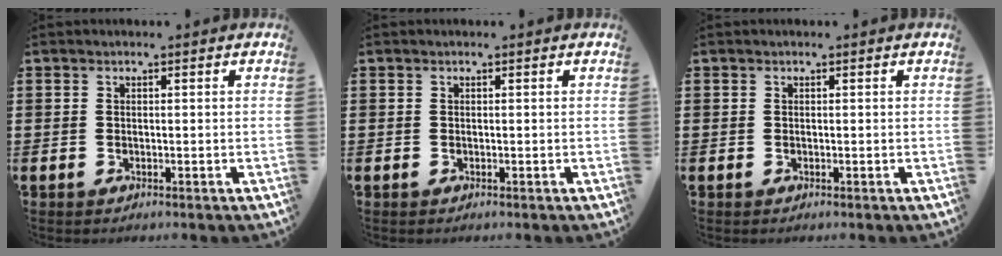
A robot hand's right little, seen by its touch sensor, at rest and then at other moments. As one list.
[{"total": 0.0}, {"total": 0.0}]